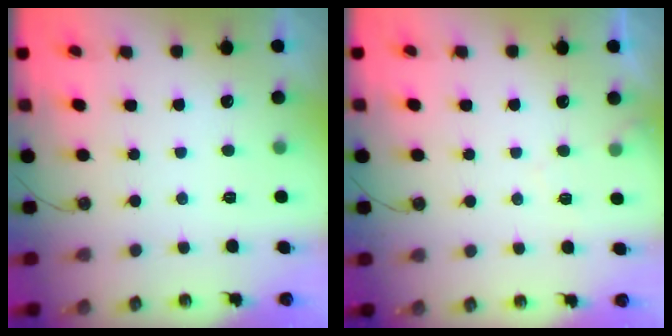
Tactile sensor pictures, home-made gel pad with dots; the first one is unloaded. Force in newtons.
{"total": 4.4, "press": 4.3, "slide": 0.6}